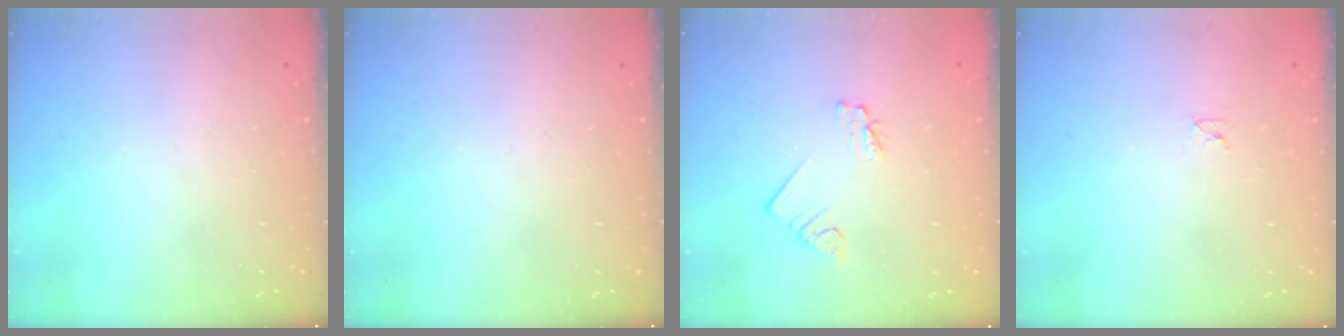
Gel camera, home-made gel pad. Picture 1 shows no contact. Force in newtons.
{"total": 0.0}
{"total": 1.7, "press": 1.7, "slide": 0.0}
{"total": 2.3, "press": 2.2, "slide": 0.4}